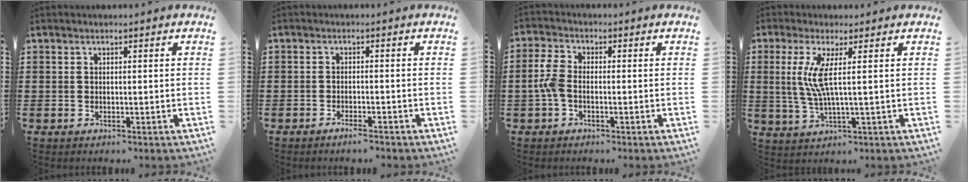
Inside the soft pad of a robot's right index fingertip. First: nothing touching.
{"total": 1.6, "force": [-1.4, 0.0, 0.8], "torque": [-0.014, -0.001, -0.026]}
{"total": 3.9, "force": [-1.0, 2.1, 3.1], "torque": [-0.086, -0.003, -0.028]}
{"total": 6.5, "force": [1.1, 0.3, 6.4], "torque": [-0.145, -0.017, 0.010]}